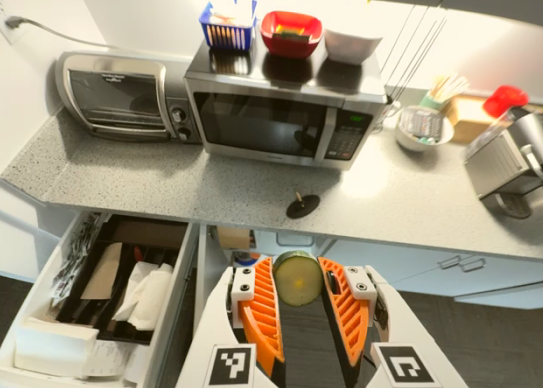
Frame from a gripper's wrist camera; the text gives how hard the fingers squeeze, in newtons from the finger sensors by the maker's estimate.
{"total": 8.5, "left": 8.2, "right": 8.9}